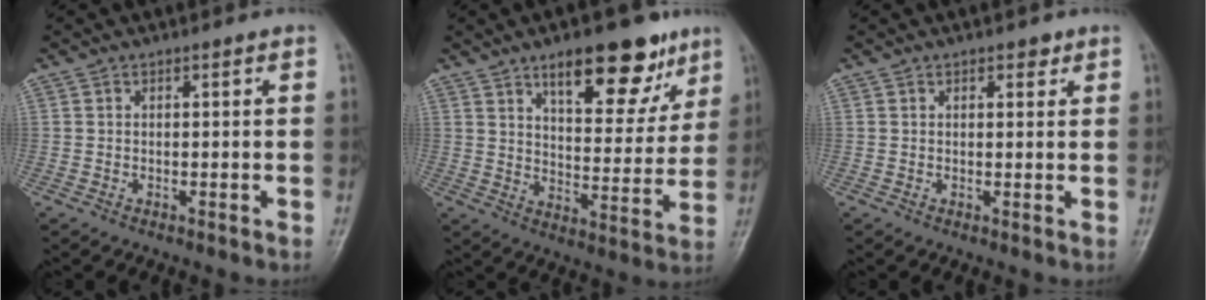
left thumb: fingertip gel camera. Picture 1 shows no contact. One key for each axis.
{"total": 16.7, "fx": 10.1, "fy": 6.9, "fz": 11.3, "tx": -0.109, "ty": -0.049, "tz": 0.151}
{"total": 2.1, "fx": 1.3, "fy": 1.1, "fz": 1.2, "tx": -0.005, "ty": -0.004, "tz": 0.015}